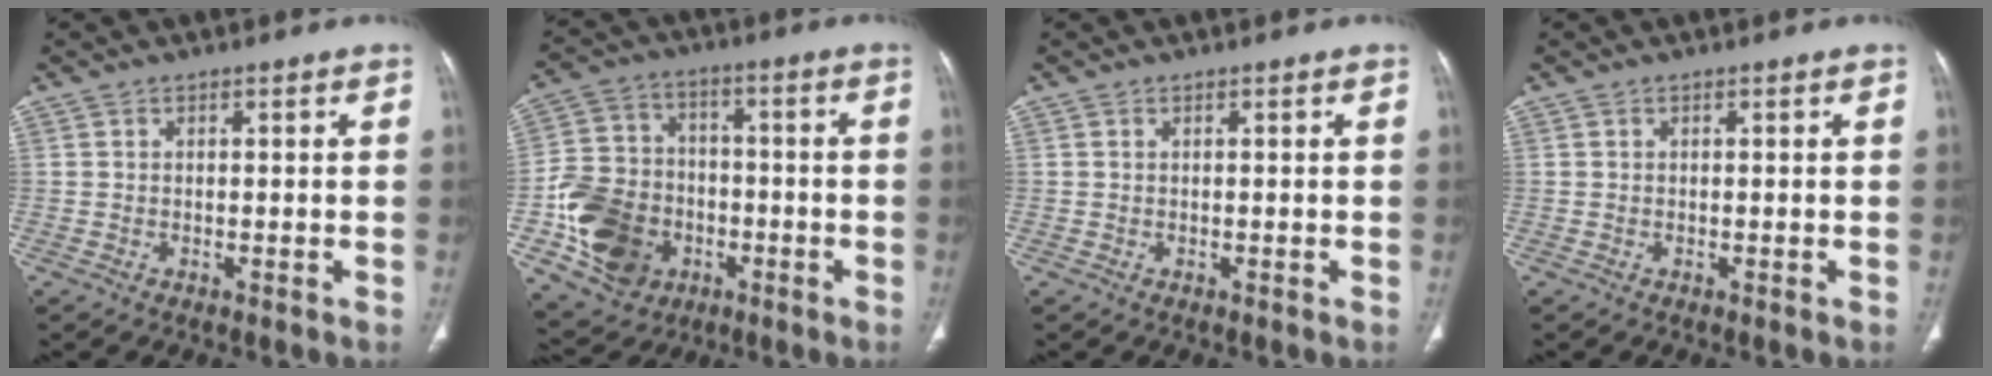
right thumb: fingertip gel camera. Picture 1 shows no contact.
{"total": 16.8, "force": [-5.0, 13.8, 8.2], "torque": [-0.132, 0.022, -0.078]}
{"total": 0.0}
{"total": 0.0}